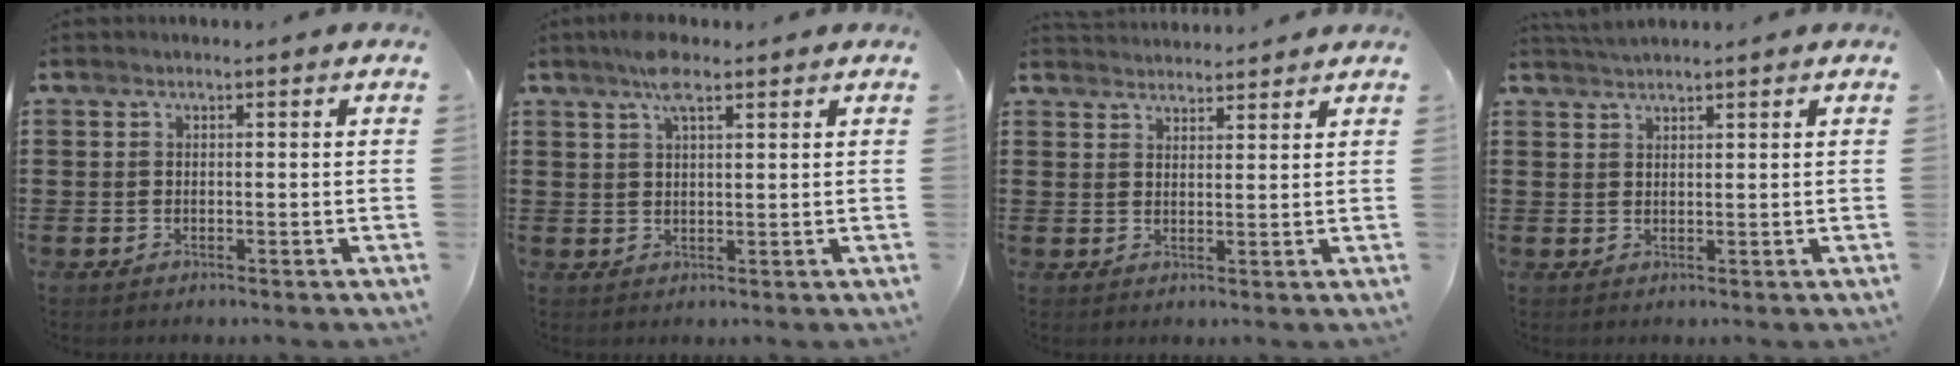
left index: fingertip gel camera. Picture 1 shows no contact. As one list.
[{"total": 4.7, "force": [3.1, 1.5, 3.2], "torque": [-0.070, 0.005, 0.056]}, {"total": 2.5, "force": [2.5, 0.1, -0.3], "torque": [-0.001, -0.006, 0.048]}, {"total": 1.9, "force": [1.9, 0.1, 0.3], "torque": [-0.011, 0.003, 0.037]}]